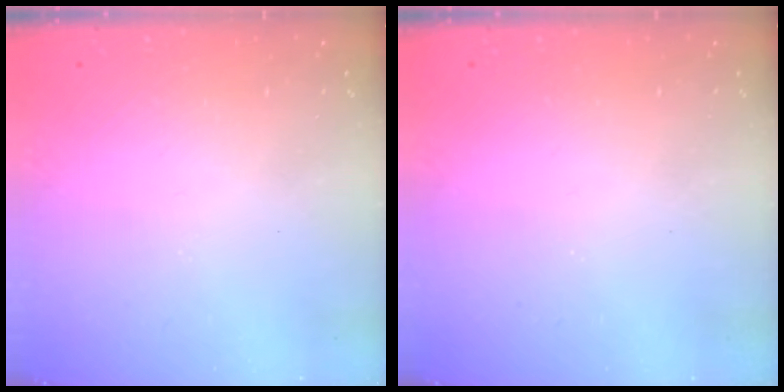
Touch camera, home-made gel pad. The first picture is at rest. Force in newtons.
{"total": 0.0}